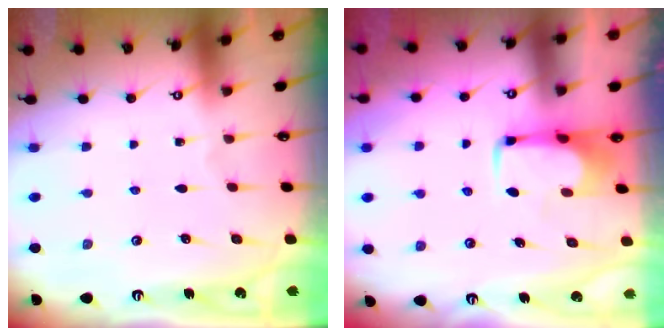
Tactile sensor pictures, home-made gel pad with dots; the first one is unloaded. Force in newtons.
{"total": 1.5, "press": 1.5, "slide": 0.2}